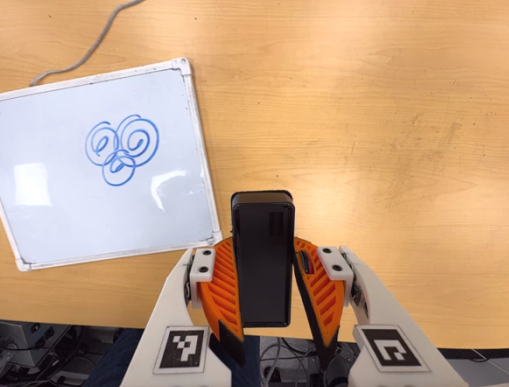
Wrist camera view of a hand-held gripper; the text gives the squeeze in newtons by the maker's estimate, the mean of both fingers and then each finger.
{"total": 6.8, "left": 6.3, "right": 7.4}